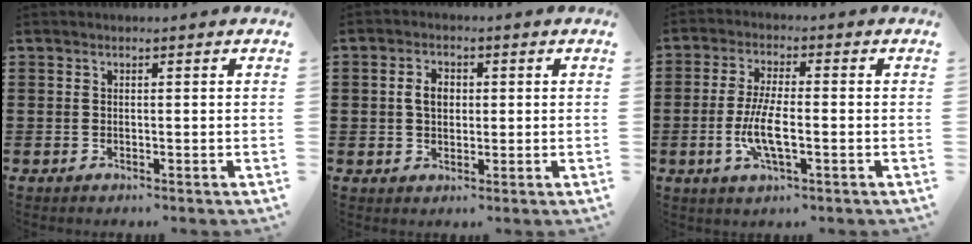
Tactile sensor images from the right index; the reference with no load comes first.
{"total": 3.2, "force": [0.3, 2.2, 2.4], "torque": [-0.052, 0.009, 0.003]}
{"total": 6.6, "force": [-1.8, 1.7, 6.1], "torque": [-0.129, -0.008, -0.038]}